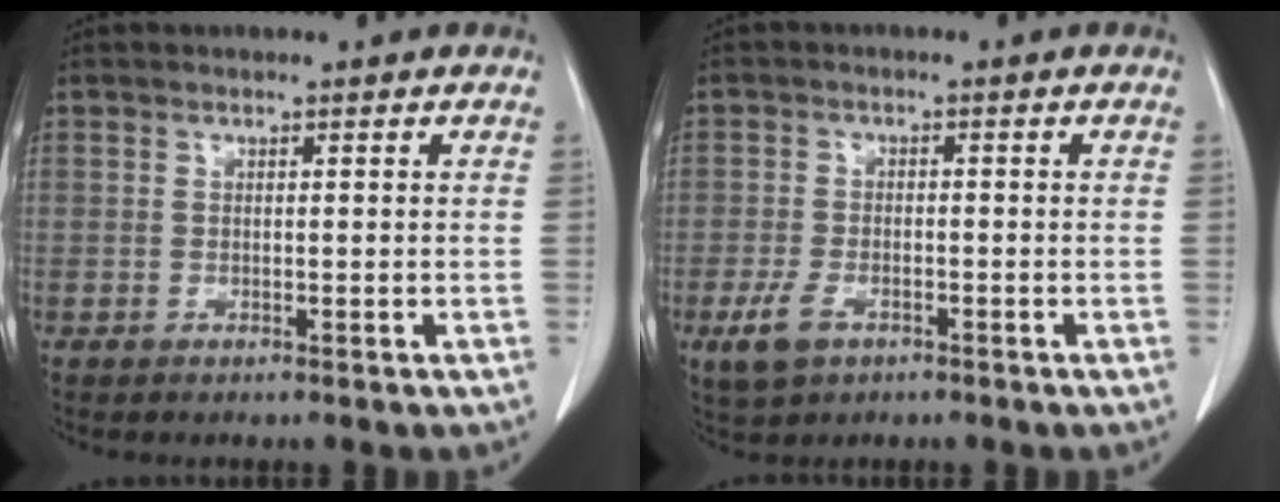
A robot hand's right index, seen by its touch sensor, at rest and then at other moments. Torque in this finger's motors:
{"motor_torque": [-0.13, -0.11, -0.22, -0.09]}